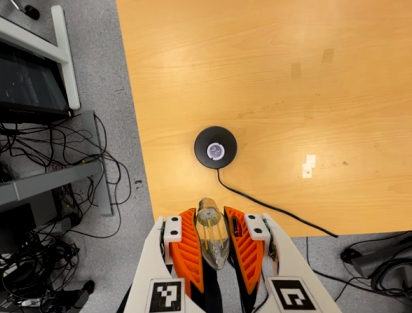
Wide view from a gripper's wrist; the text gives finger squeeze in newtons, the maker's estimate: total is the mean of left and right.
{"total": 23.6, "left": 24.7, "right": 22.6}